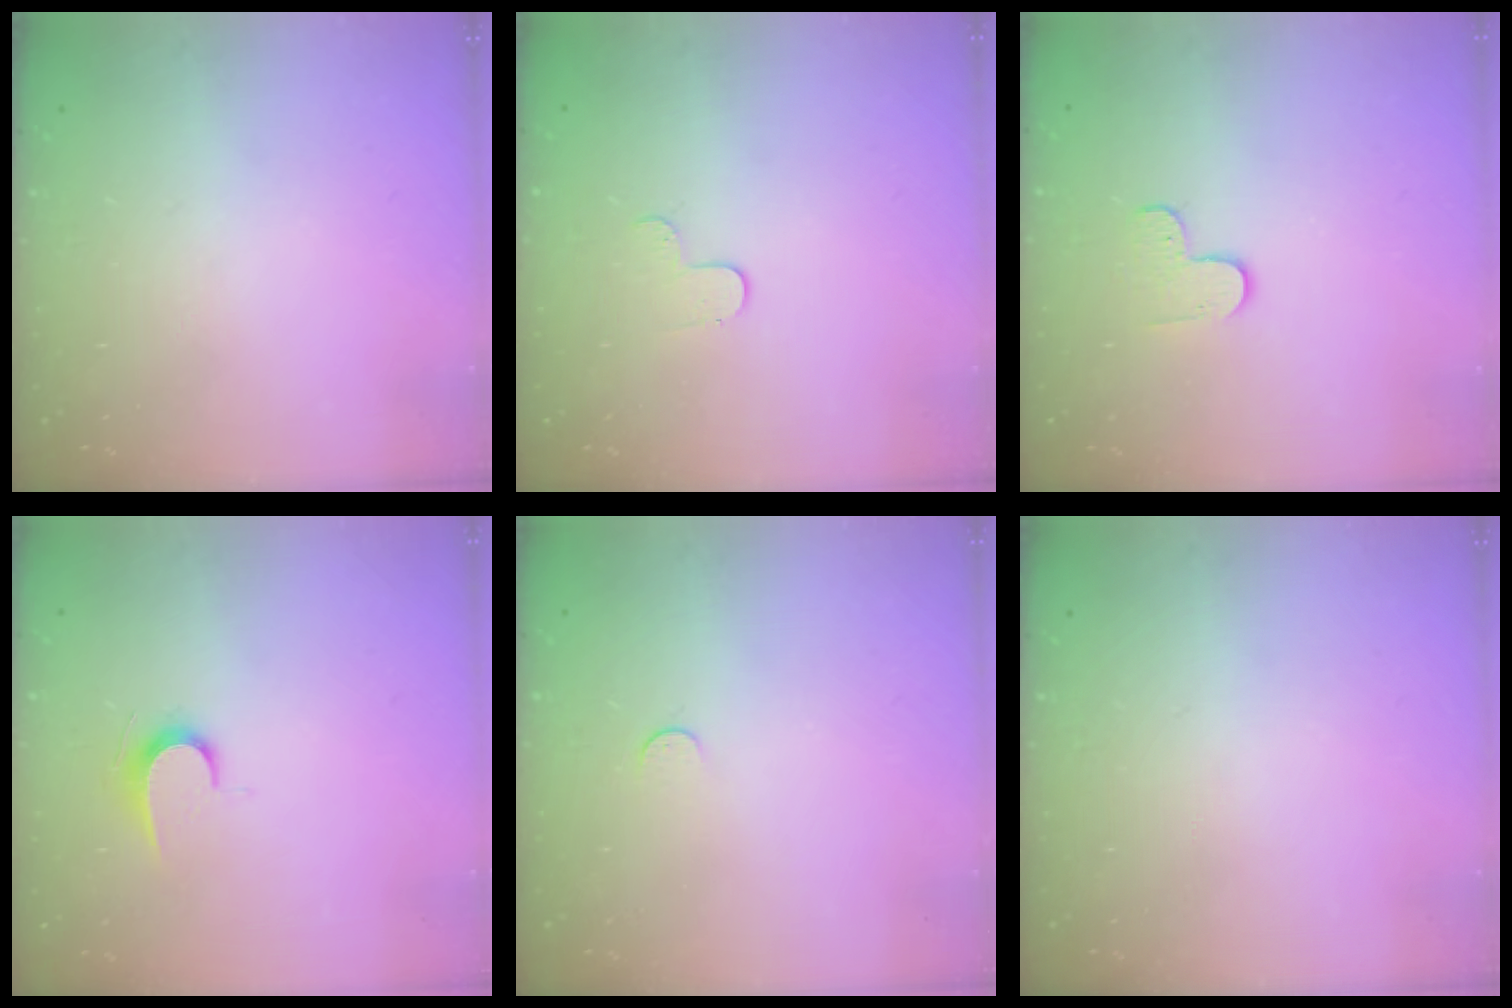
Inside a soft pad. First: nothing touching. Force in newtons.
{"total": 4.3, "press": 4.2, "slide": 0.5}
{"total": 3.5, "press": 3.5, "slide": 0.4}
{"total": 6.1, "press": 6.0, "slide": 0.6}
{"total": 3.0, "press": 3.0, "slide": 0.3}
{"total": 0.0}